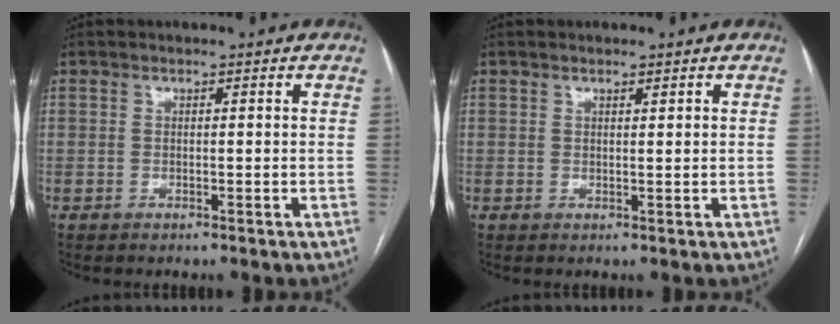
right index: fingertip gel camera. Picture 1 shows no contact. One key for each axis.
{"total": 0.8, "fx": 0.6, "fy": 0.1, "fz": 0.5, "tx": -0.010, "ty": -0.003, "tz": 0.009}